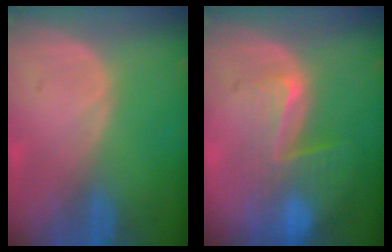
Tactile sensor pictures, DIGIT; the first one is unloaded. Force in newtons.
{"total": 8.2, "press": 7.1, "slide": 4.0}